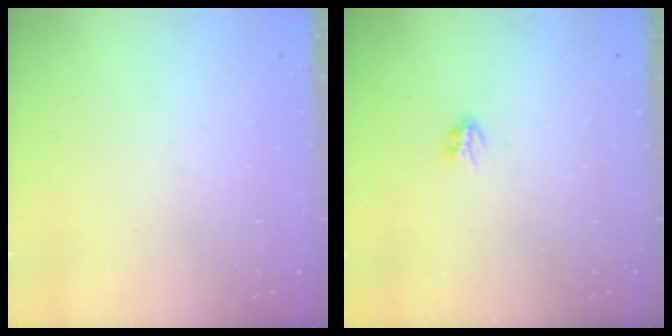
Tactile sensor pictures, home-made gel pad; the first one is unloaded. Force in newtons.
{"total": 2.9, "press": 2.9, "slide": 0.3}